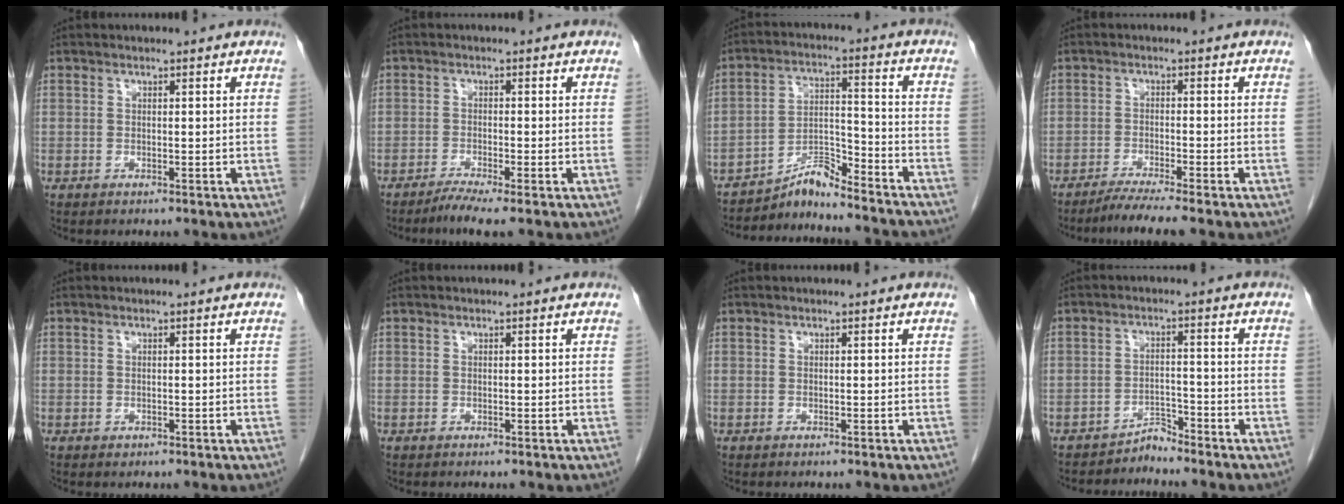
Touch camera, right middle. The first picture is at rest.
{"total": 3.3, "force": [-2.4, -0.4, 2.1], "torque": [-0.043, -0.009, -0.049]}
{"total": 8.5, "force": [-8.3, -0.1, 1.7], "torque": [-0.024, 0.025, -0.141]}
{"total": 4.5, "force": [-3.8, -1.1, 2.2], "torque": [-0.037, -0.015, -0.069]}
{"total": 0.0}
{"total": 0.0}
{"total": 0.0}
{"total": 2.5, "force": [-2.5, 0.2, -0.4], "torque": [0.017, -0.006, -0.041]}